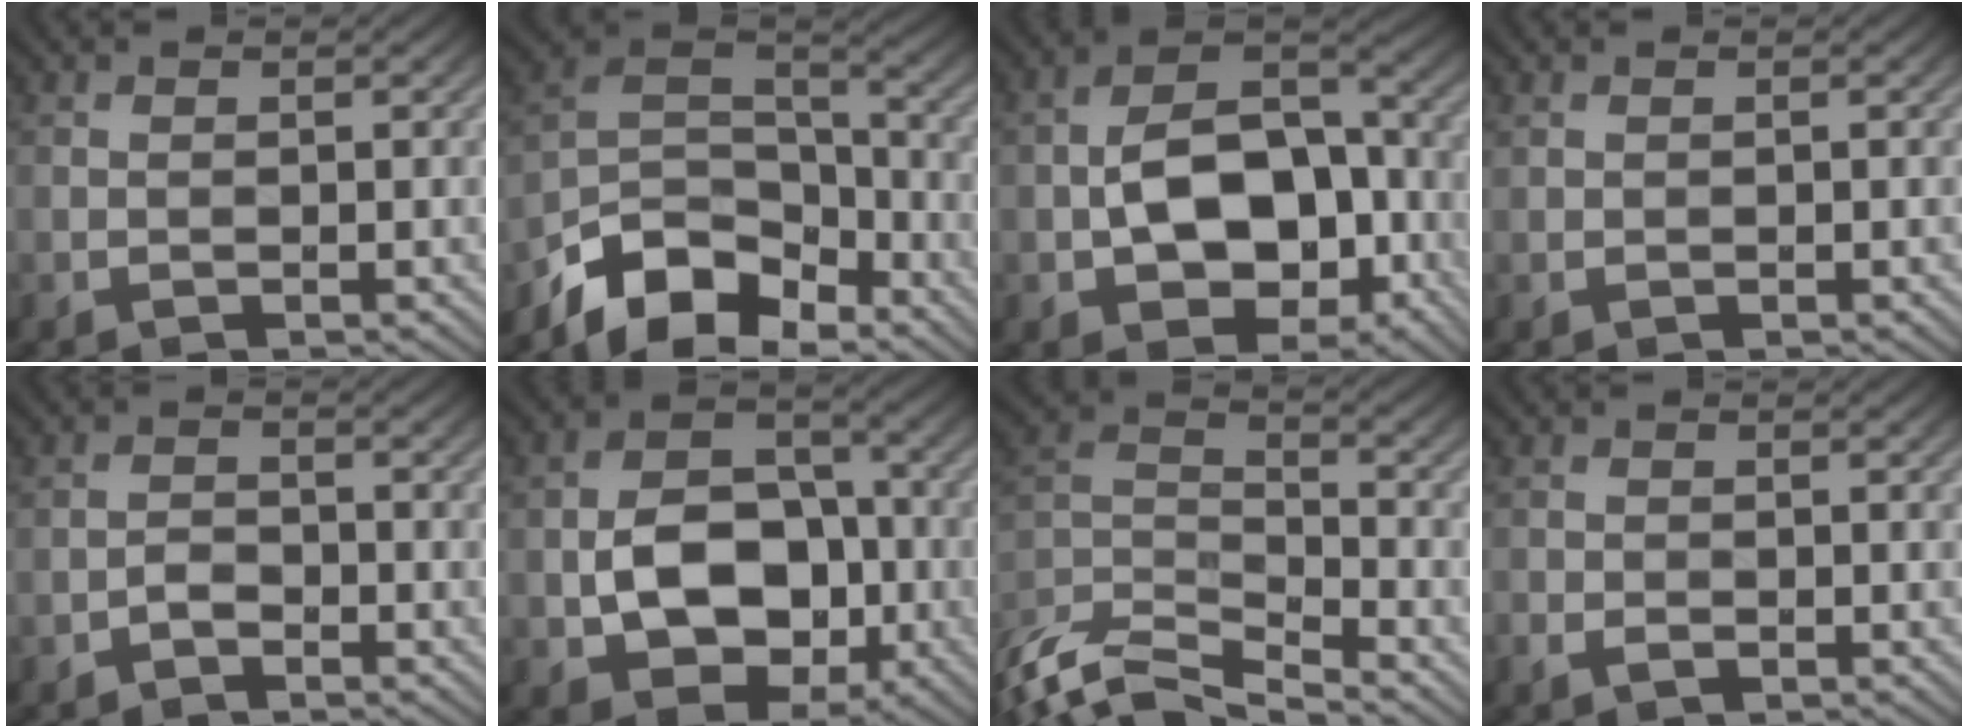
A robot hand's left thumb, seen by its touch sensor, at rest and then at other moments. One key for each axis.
{"total": 10.1, "fx": -7.4, "fy": 4.7, "fz": 5.0, "tx": -0.092, "ty": -0.001, "tz": -0.157}
{"total": 12.0, "fx": -2.8, "fy": 7.6, "fz": 8.8, "tx": -0.143, "ty": 0.002, "tz": -0.049}
{"total": 0.0}
{"total": 1.7, "fx": -1.3, "fy": 0.8, "fz": 0.8, "tx": -0.012, "ty": 0.005, "tz": -0.029}
{"total": 10.6, "fx": -2.1, "fy": 7.5, "fz": 7.1, "tx": -0.130, "ty": -0.004, "tz": -0.038}
{"total": 10.6, "fx": -8.1, "fy": 3.0, "fz": 6.1, "tx": -0.139, "ty": -0.013, "tz": -0.164}
{"total": 1.4, "fx": -0.8, "fy": 0.9, "fz": 0.7, "tx": -0.017, "ty": -0.003, "tz": -0.018}